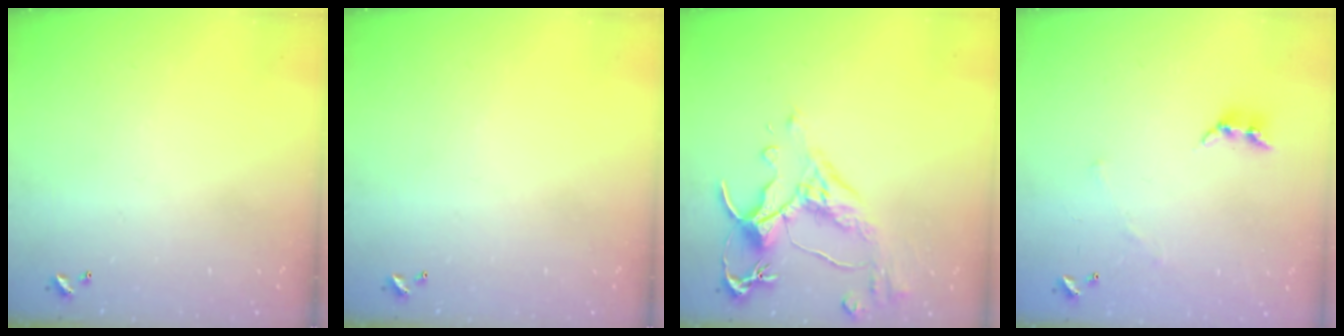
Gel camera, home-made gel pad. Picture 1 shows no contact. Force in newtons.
{"total": 0.0}
{"total": 3.2, "press": 2.9, "slide": 1.4}
{"total": 3.8, "press": 3.7, "slide": 0.9}